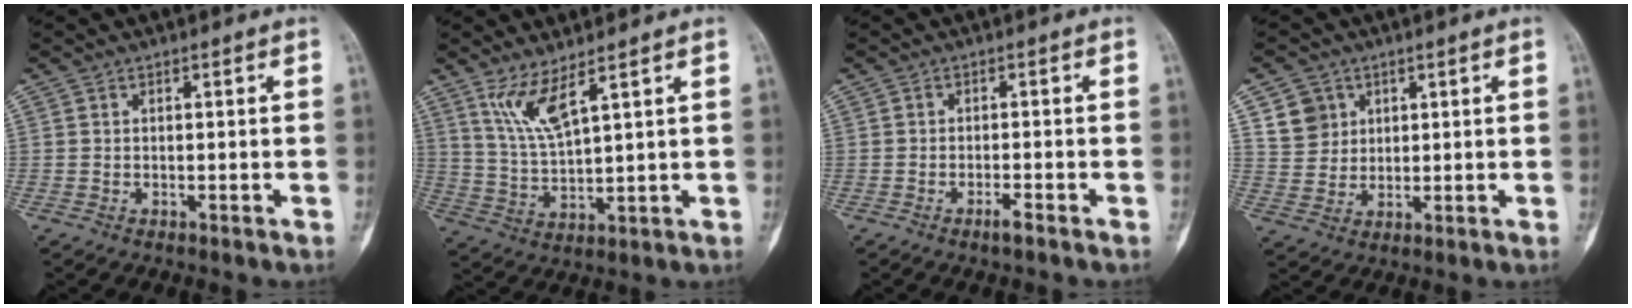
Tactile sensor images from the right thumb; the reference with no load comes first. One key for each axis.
{"total": 7.0, "fx": 4.4, "fy": 1.0, "fz": 5.3, "tx": -0.115, "ty": -0.036, "tz": 0.099}
{"total": 1.8, "fx": -1.3, "fy": 0.2, "fz": 1.3, "tx": -0.031, "ty": 0.003, "tz": -0.025}
{"total": 6.2, "fx": 2.8, "fy": 5.3, "fz": 1.5, "tx": -0.003, "ty": -0.013, "tz": 0.056}